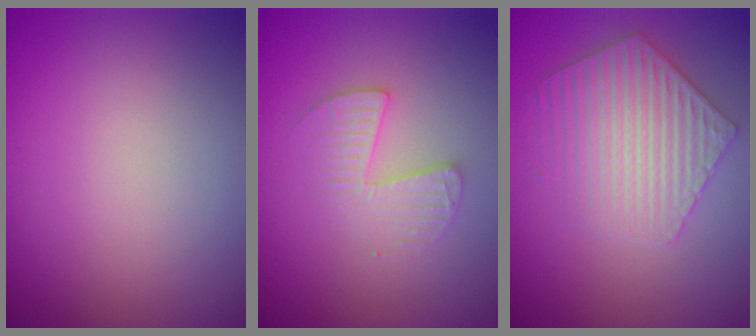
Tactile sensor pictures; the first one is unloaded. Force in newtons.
{"total": 2.3, "press": 2.3, "slide": 0.3}
{"total": 3.8, "press": 3.8, "slide": 0.6}